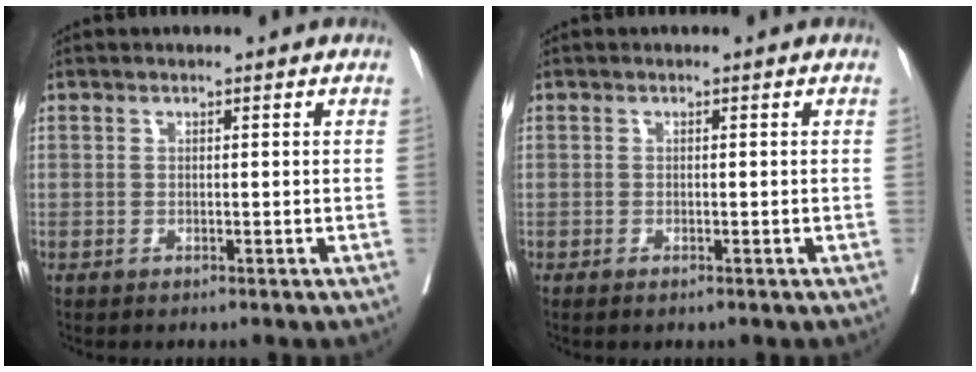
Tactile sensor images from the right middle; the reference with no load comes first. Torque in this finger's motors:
{"motor_torque": [-0.24, 0.06, 0.02, 0.00]}